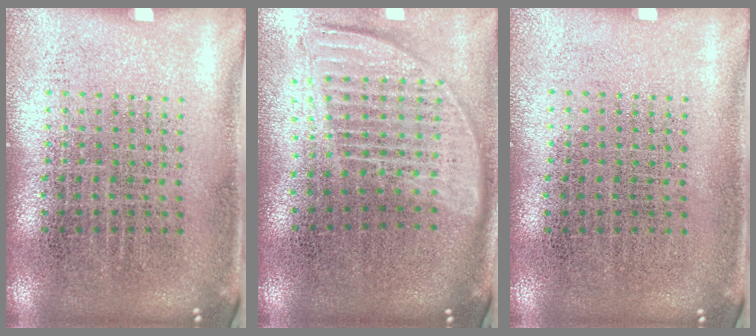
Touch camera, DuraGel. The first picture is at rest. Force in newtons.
{"total": 1.8, "press": 1.5, "slide": 1.0}
{"total": 0.0}